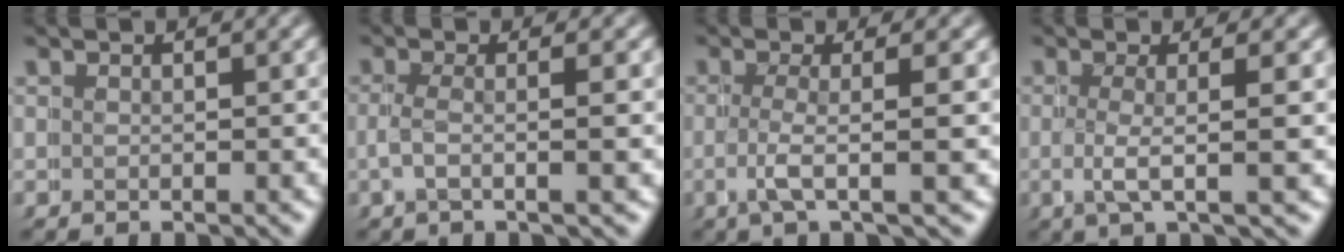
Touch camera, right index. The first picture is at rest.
{"total": 1.1, "force": [0.1, 0.0, 1.1], "torque": [-0.042, -0.003, -0.002]}
{"total": 2.4, "force": [0.2, -0.5, 2.3], "torque": [-0.056, -0.005, -0.002]}
{"total": 2.6, "force": [0.7, -0.5, 2.5], "torque": [-0.053, 0.000, 0.006]}